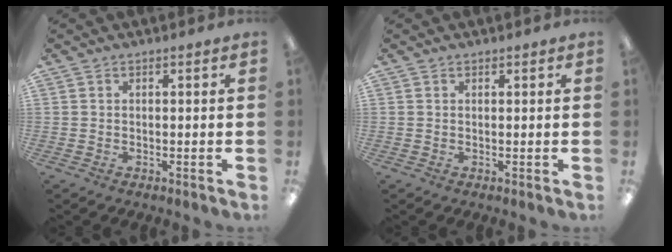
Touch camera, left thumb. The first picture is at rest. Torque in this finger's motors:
{"motor_torque": [0.05, -0.01, 0.27, -0.09, -0.01]}